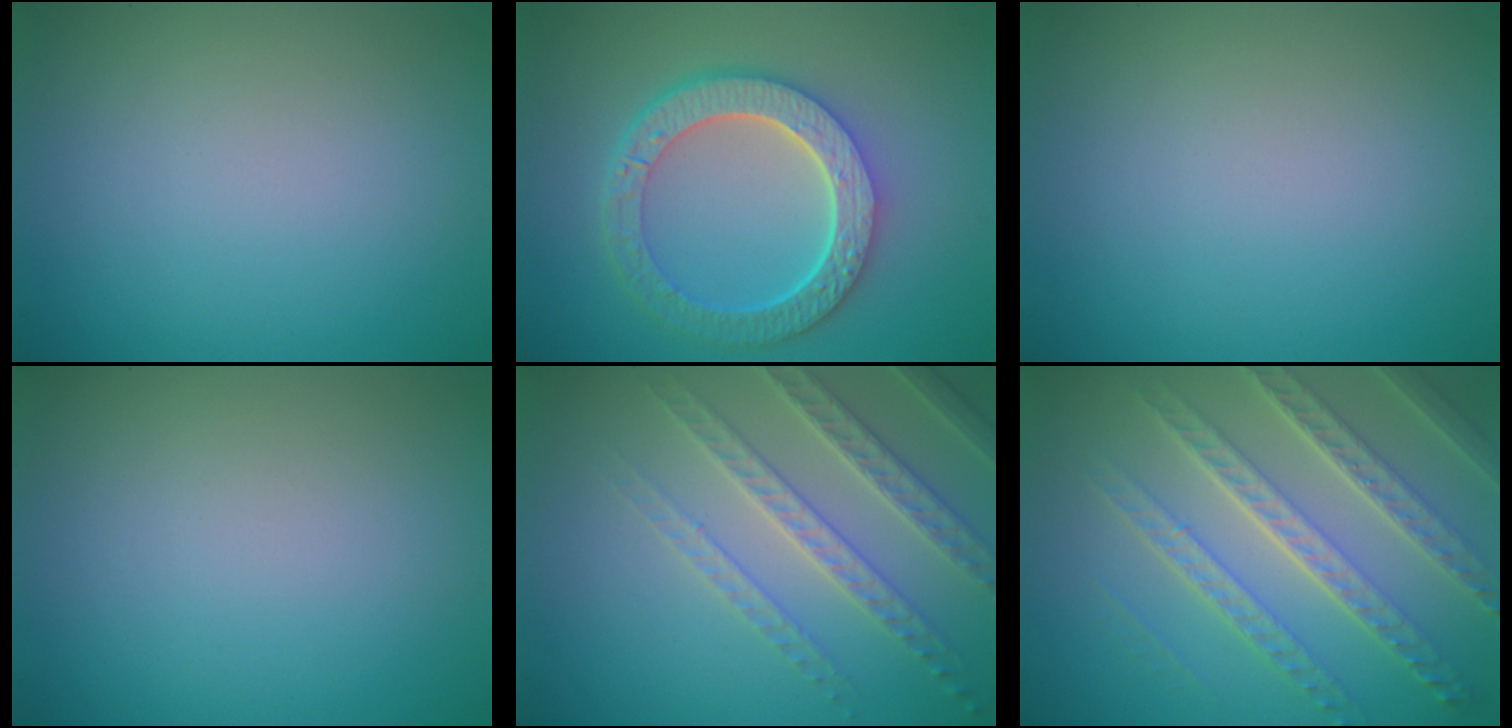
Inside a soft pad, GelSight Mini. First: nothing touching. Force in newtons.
{"total": 6.4, "press": 4.9, "slide": 4.1}
{"total": 0.0}
{"total": 0.0}
{"total": 3.9, "press": 3.7, "slide": 1.1}
{"total": 7.4, "press": 5.3, "slide": 5.2}